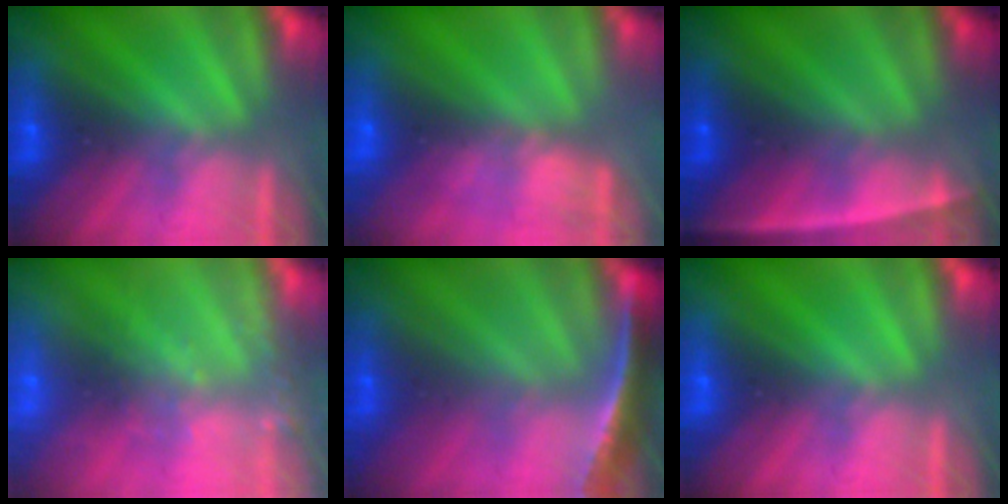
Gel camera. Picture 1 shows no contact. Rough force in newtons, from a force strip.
{"total": 7.3}
{"total": 2.6}
{"total": 6.9}
{"total": 1.2}
{"total": 0.0}